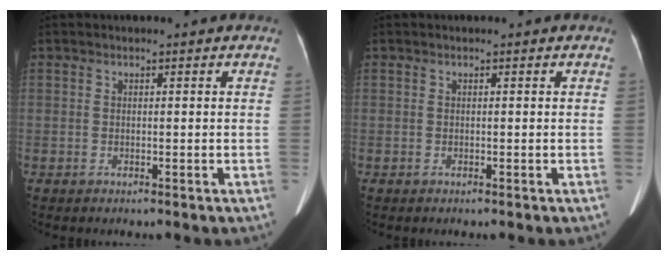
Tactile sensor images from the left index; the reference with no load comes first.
{"total": 0.0}